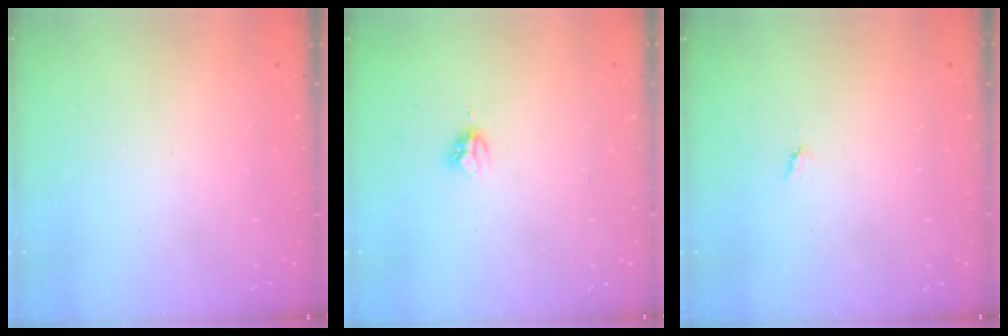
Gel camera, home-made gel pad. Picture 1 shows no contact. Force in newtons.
{"total": 3.2, "press": 3.2, "slide": 0.4}
{"total": 3.9, "press": 3.8, "slide": 0.5}